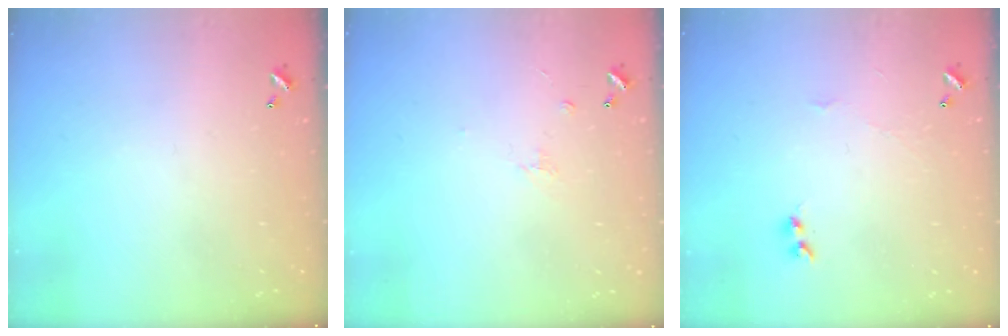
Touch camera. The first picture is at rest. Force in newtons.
{"total": 1.2, "press": 1.1, "slide": 0.6}
{"total": 1.9, "press": 1.8, "slide": 0.5}